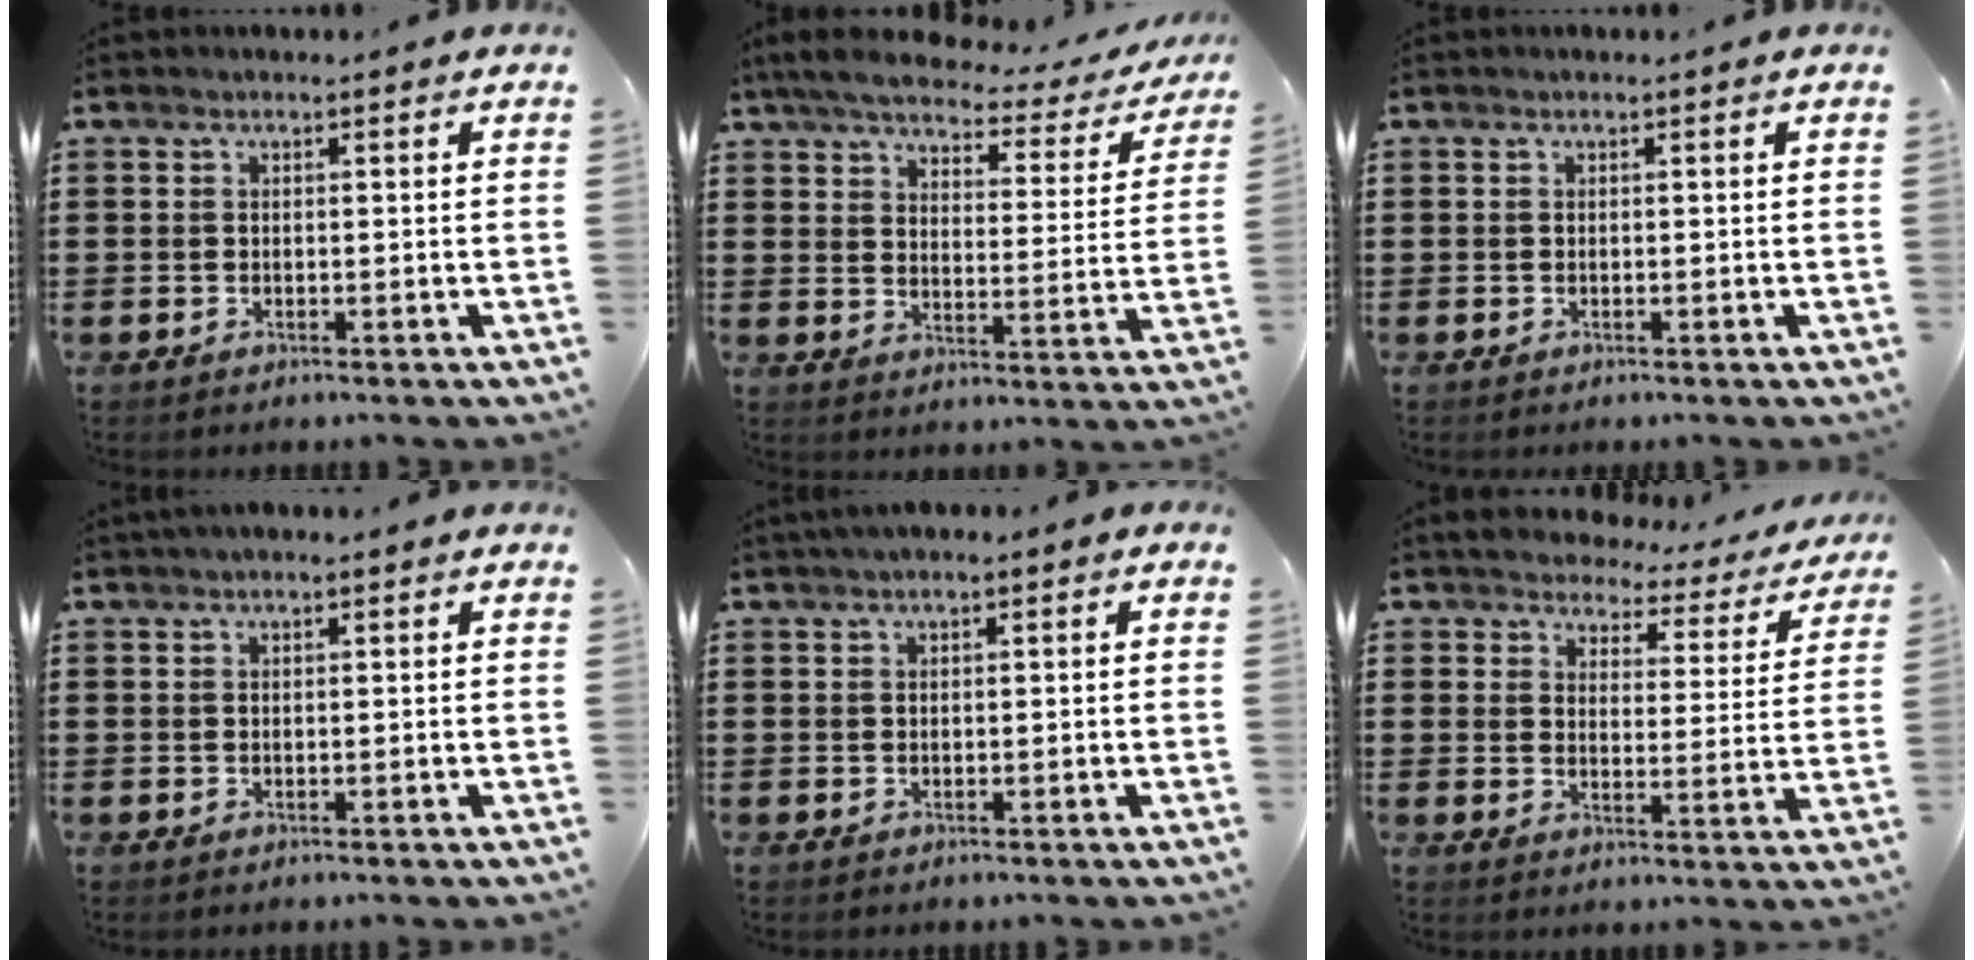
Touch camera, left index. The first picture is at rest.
{"total": 5.4, "force": [4.8, 0.8, 2.4], "torque": [-0.072, -0.026, 0.079]}
{"total": 0.0}
{"total": 0.9, "force": [0.3, 0.2, 0.8], "torque": [-0.014, 0.003, 0.005]}
{"total": 1.1, "force": [0.2, 0.4, 1.0], "torque": [-0.019, 0.003, 0.003]}
{"total": 3.4, "force": [3.3, 0.9, 0.0], "torque": [-0.025, -0.022, 0.051]}